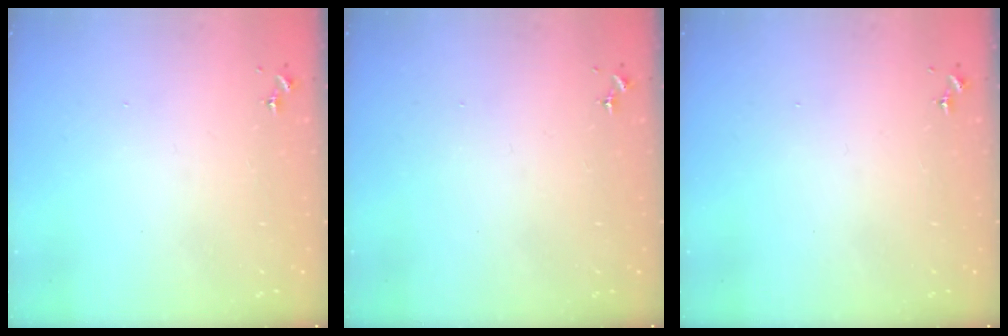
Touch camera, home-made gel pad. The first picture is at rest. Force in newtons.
{"total": 0.0}
{"total": 0.0}